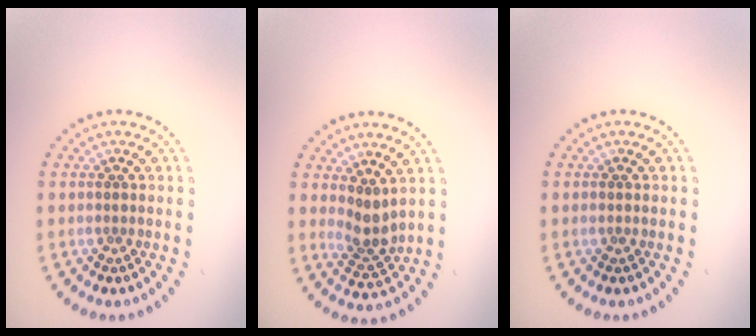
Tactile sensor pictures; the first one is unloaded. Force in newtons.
{"total": 2.5, "press": 1.9, "slide": 1.7}
{"total": 0.5, "press": 0.5, "slide": 0.2}